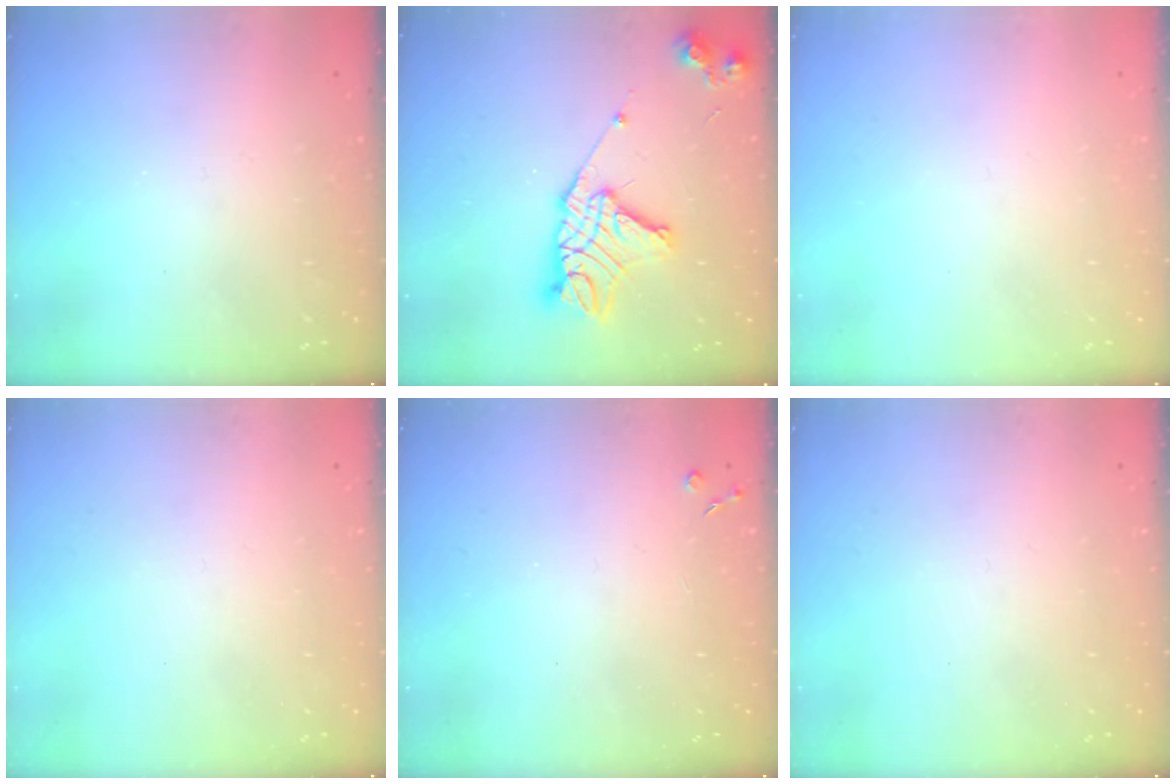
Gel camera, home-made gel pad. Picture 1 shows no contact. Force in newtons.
{"total": 15.8, "press": 15.7, "slide": 1.5}
{"total": 0.0}
{"total": 0.0}
{"total": 2.8, "press": 2.8, "slide": 0.5}
{"total": 0.0}